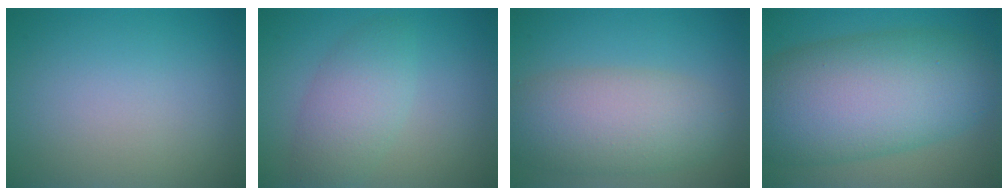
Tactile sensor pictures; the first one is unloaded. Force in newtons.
{"total": 3.9, "press": 3.9, "slide": 0.2}
{"total": 7.0, "press": 7.0, "slide": 0.3}
{"total": 12.7, "press": 12.7, "slide": 0.3}